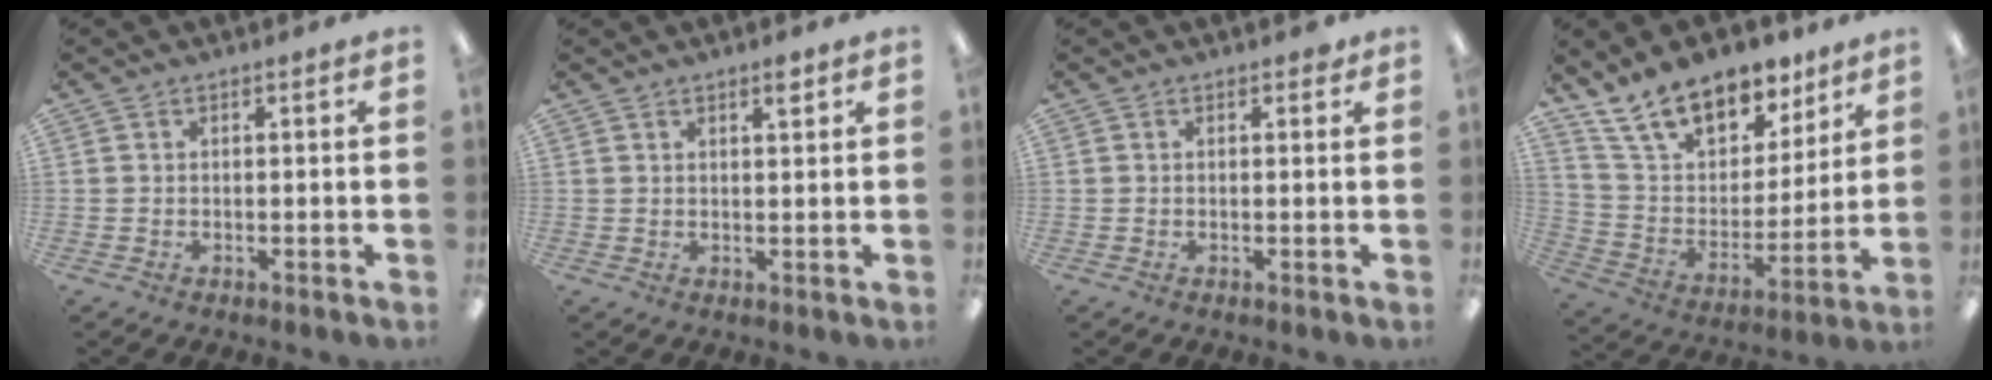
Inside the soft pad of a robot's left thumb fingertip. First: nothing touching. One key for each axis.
{"total": 2.3, "fx": 1.8, "fy": 0.6, "fz": 1.3, "tx": -0.014, "ty": -0.006, "tz": 0.028}
{"total": 1.0, "fx": 0.6, "fy": 0.5, "fz": 0.6, "tx": -0.005, "ty": 0.000, "tz": 0.008}
{"total": 17.3, "fx": 12.9, "fy": 8.8, "fz": 7.3, "tx": -0.139, "ty": -0.073, "tz": 0.239}